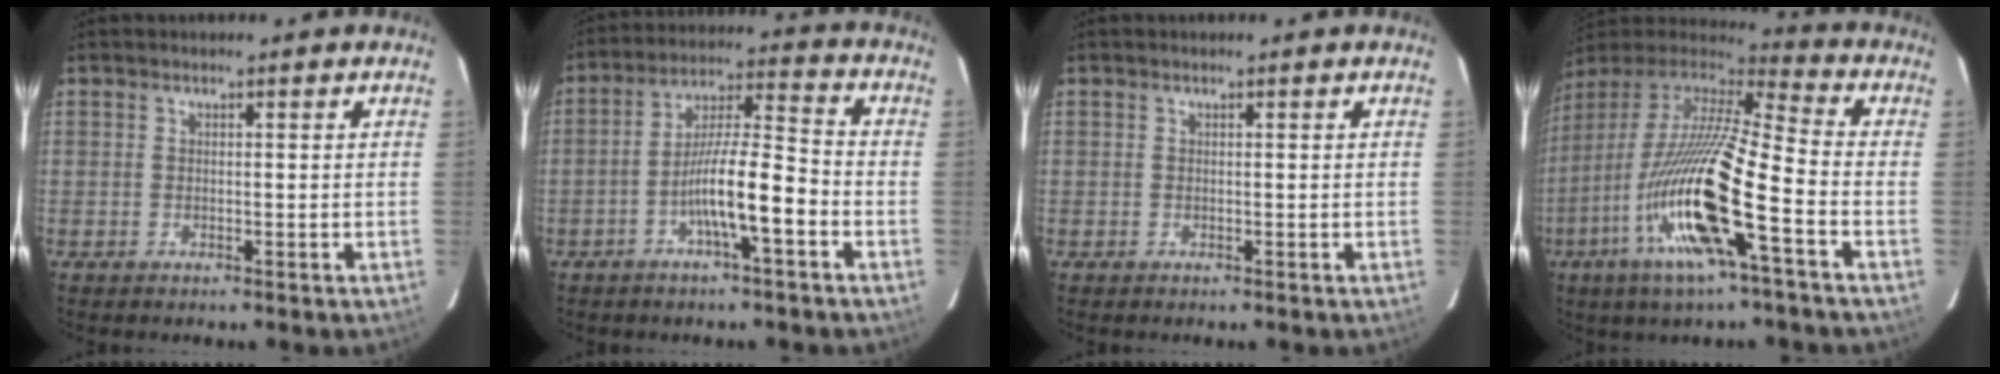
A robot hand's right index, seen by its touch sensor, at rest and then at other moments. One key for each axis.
{"total": 10.2, "fx": -4.0, "fy": 1.0, "fz": 9.3, "tx": -0.170, "ty": 0.016, "tz": -0.071}
{"total": 0.0}
{"total": 20.9, "fx": -7.4, "fy": 1.8, "fz": 19.4, "tx": -0.413, "ty": -0.032, "tz": -0.146}